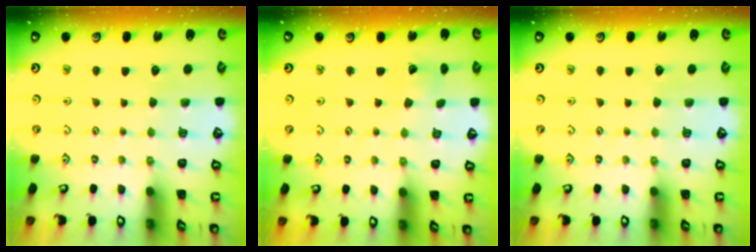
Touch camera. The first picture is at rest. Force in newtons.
{"total": 2.4, "press": 2.4, "slide": 0.2}
{"total": 0.0}